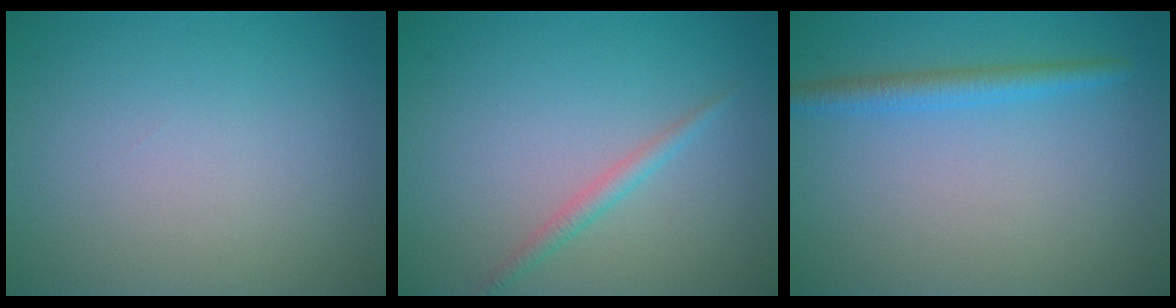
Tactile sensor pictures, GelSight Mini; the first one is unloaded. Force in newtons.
{"total": 1.4, "press": 1.4, "slide": 0.1}
{"total": 2.2, "press": 2.2, "slide": 0.2}